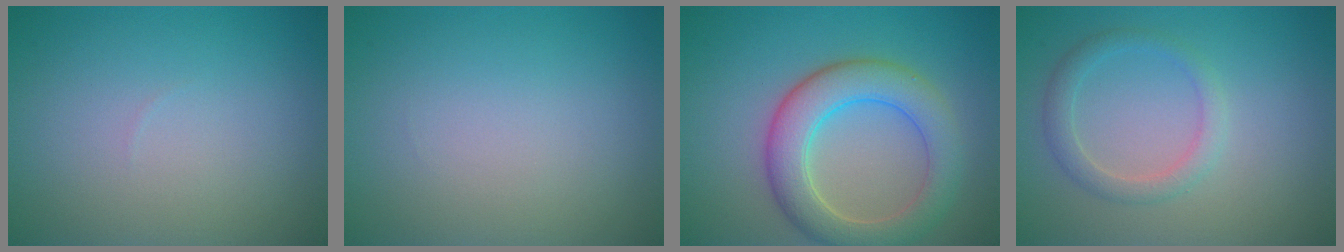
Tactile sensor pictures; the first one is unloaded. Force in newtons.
{"total": 0.0}
{"total": 6.0, "press": 6.0, "slide": 0.3}
{"total": 2.3, "press": 2.3, "slide": 0.1}